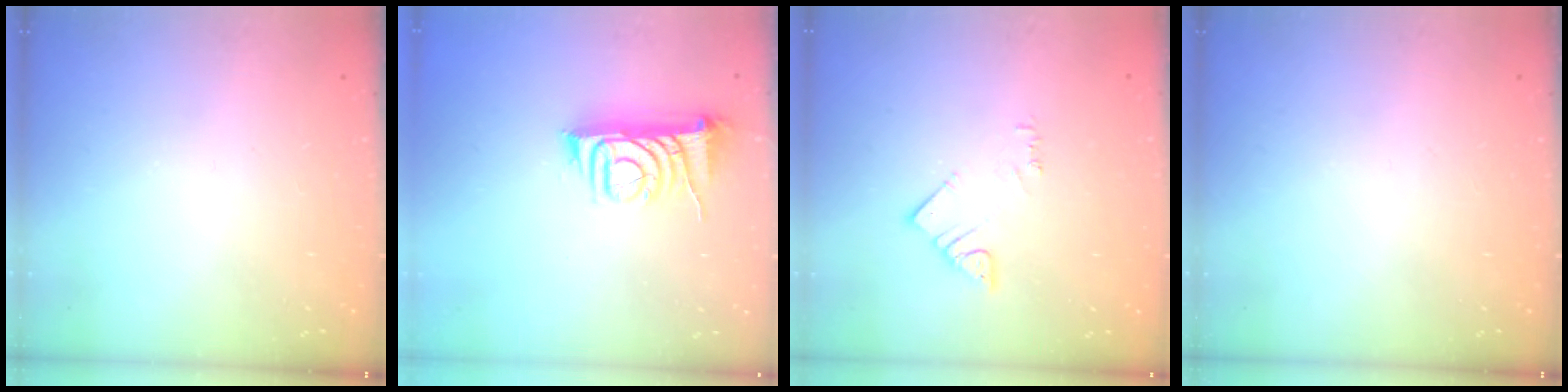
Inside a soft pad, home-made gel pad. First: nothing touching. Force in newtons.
{"total": 7.7, "press": 7.7, "slide": 0.8}
{"total": 3.4, "press": 3.3, "slide": 0.6}
{"total": 0.0}